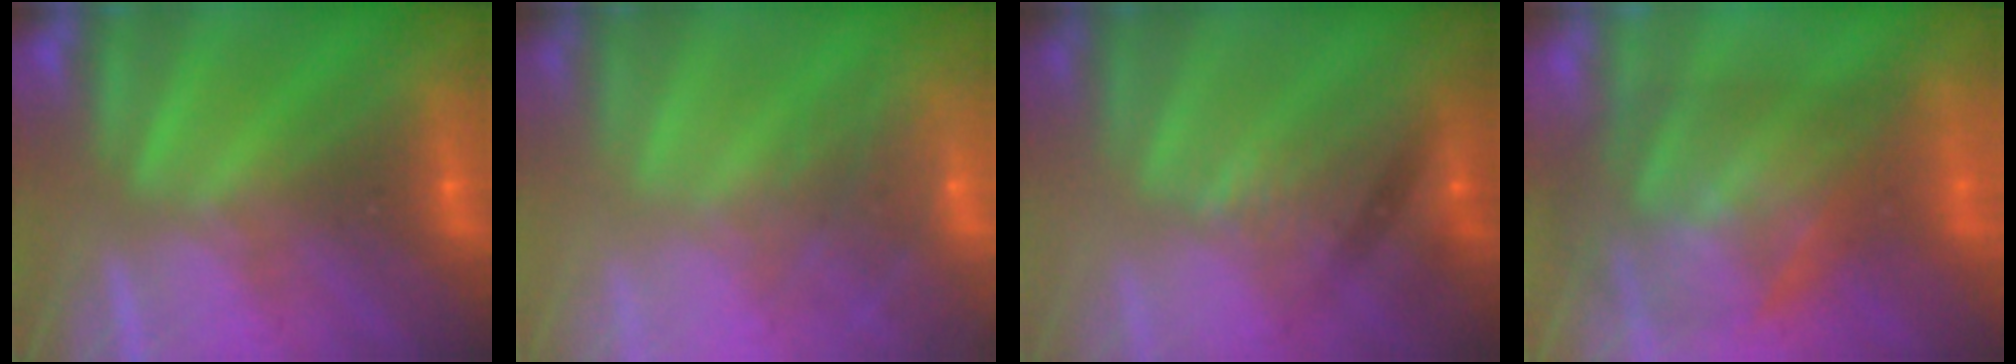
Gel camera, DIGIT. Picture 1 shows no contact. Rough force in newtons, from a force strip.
{"total": 6.9}
{"total": 2.6}
{"total": 5.8}